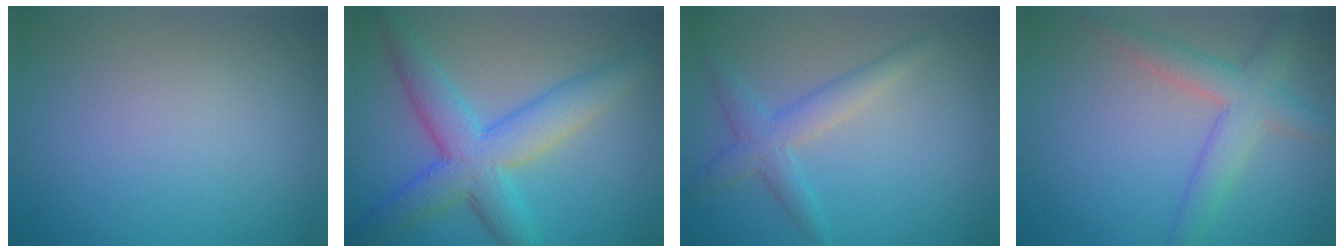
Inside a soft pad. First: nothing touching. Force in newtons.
{"total": 6.7, "press": 6.7, "slide": 0.1}
{"total": 3.0, "press": 3.0, "slide": 0.1}
{"total": 4.1, "press": 4.1, "slide": 0.2}